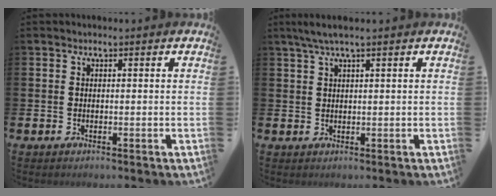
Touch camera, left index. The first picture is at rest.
{"total": 2.6, "force": [1.8, 0.1, 1.9], "torque": [-0.037, 0.003, 0.031]}